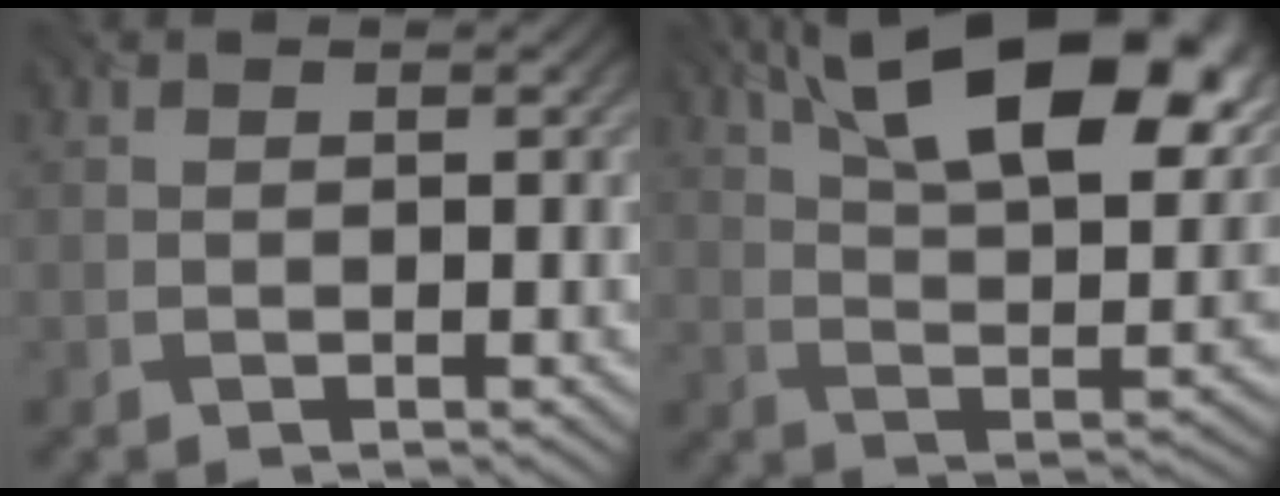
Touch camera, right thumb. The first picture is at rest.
{"total": 18.4, "force": [9.8, 7.3, 13.8], "torque": [-0.224, 0.019, 0.147]}